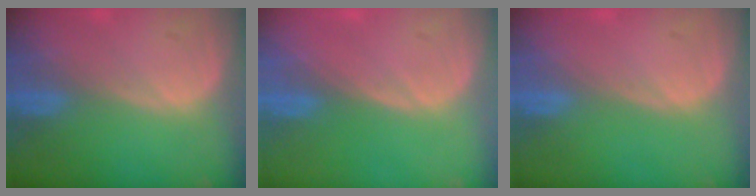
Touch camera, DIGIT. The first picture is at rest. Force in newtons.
{"total": 0.0}
{"total": 0.0}